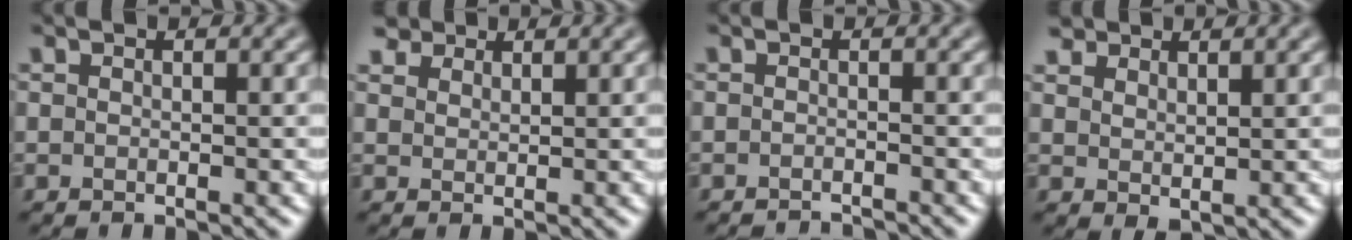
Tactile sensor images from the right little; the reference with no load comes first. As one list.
[{"total": 3.1, "force": [2.5, 1.5, 0.9], "torque": [-0.026, -0.004, 0.051]}, {"total": 2.1, "force": [-2.1, 0.2, 0.3], "torque": [0.003, -0.006, -0.032]}, {"total": 2.6, "force": [1.8, 1.6, 0.9], "torque": [-0.022, 0.000, 0.036]}]